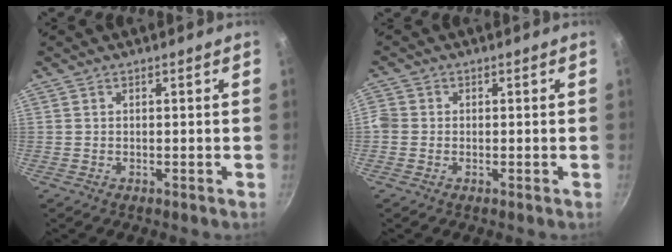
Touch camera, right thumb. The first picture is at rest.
{"total": 2.8, "force": [-0.3, 2.5, 1.2], "torque": [-0.021, 0.004, -0.010]}